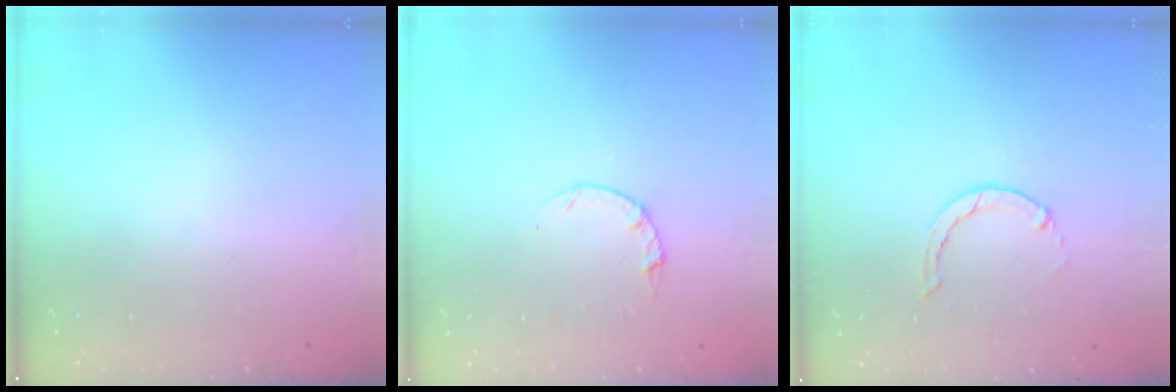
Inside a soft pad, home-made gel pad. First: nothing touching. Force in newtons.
{"total": 2.2, "press": 2.1, "slide": 0.4}
{"total": 1.3, "press": 1.3, "slide": 0.3}